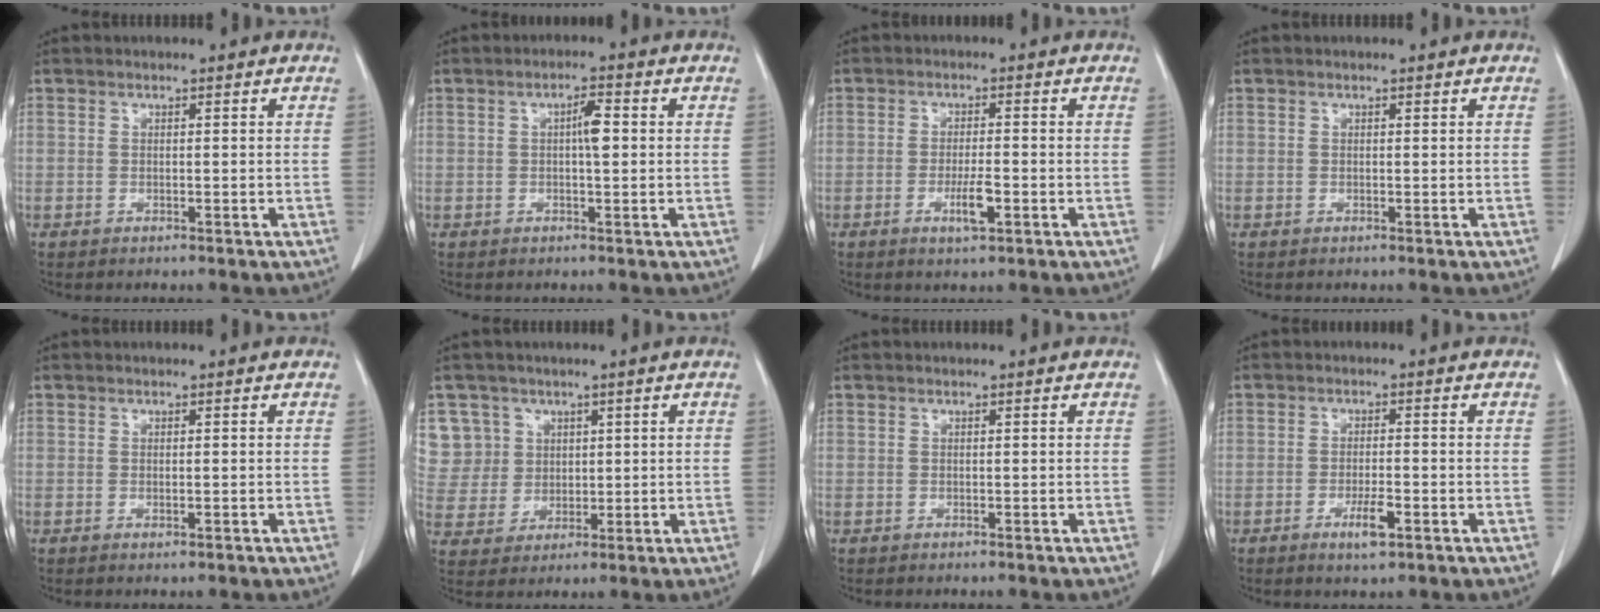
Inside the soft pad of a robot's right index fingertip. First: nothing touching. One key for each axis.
{"total": 3.0, "fx": 0.4, "fy": 0.6, "fz": 3.0, "tx": -0.046, "ty": 0.007, "tz": 0.008}
{"total": 4.0, "fx": -1.4, "fy": 0.6, "fz": 3.7, "tx": -0.063, "ty": -0.001, "tz": -0.021}
{"total": 0.0}
{"total": 0.9, "fx": -0.3, "fy": 0.1, "fz": 0.9, "tx": -0.015, "ty": -0.003, "tz": -0.002}
{"total": 9.0, "fx": 3.7, "fy": 8.2, "fz": 0.3, "tx": -0.005, "ty": 0.031, "tz": 0.089}
{"total": 0.0}
{"total": 4.0, "fx": -1.9, "fy": 0.7, "fz": 3.4, "tx": -0.062, "ty": -0.003, "tz": -0.030}